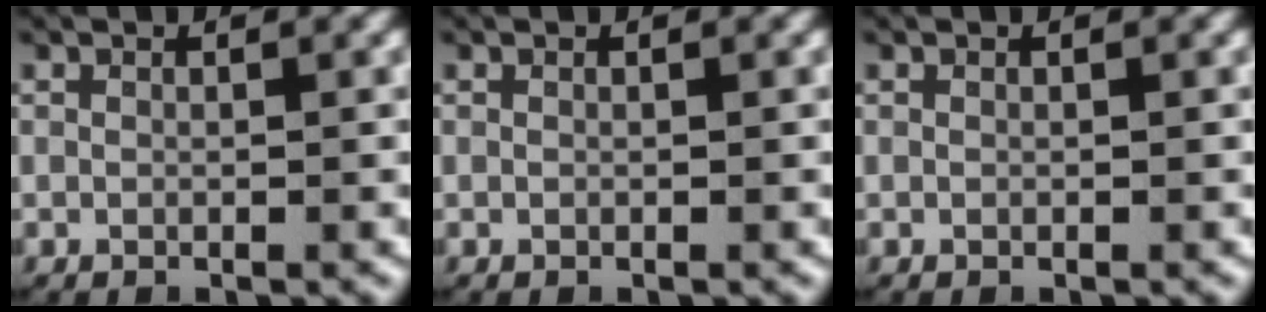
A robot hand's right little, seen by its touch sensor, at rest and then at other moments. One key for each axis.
{"total": 0.0}
{"total": 0.0}